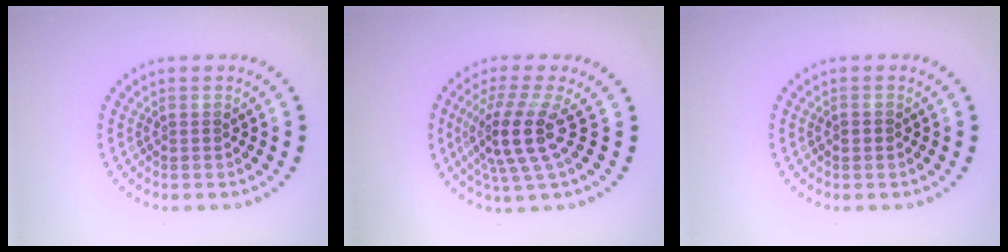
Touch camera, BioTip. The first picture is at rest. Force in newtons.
{"total": 4.5, "press": 3.4, "slide": 3.0}
{"total": 1.0, "press": 1.0, "slide": 0.2}